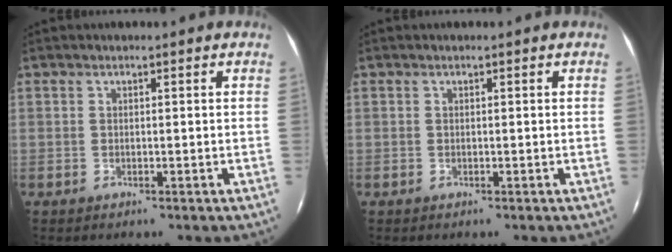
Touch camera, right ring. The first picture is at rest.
{"total": 0.0}